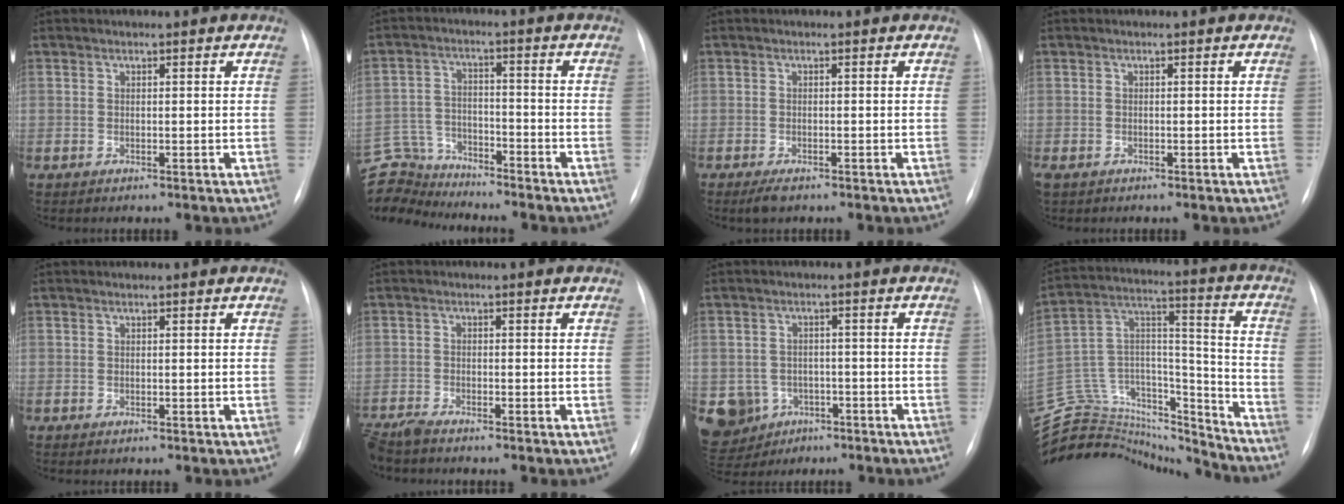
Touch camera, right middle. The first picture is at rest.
{"total": 10.7, "force": [-10.5, 2.2, 0.1], "torque": [-0.015, 0.024, -0.195]}
{"total": 1.9, "force": [-1.3, 0.8, 1.2], "torque": [-0.027, -0.003, -0.019]}
{"total": 1.4, "force": [-0.7, 1.0, 0.6], "torque": [-0.015, 0.000, -0.006]}
{"total": 0.0}
{"total": 4.0, "force": [-3.6, 0.5, 1.5], "torque": [-0.027, -0.015, -0.069]}
{"total": 10.4, "force": [-4.8, 8.9, 2.4], "torque": [-0.072, 0.014, -0.061]}
{"total": 31.1, "force": [-28.9, 7.8, 8.5], "torque": [-0.193, 0.022, -0.448]}